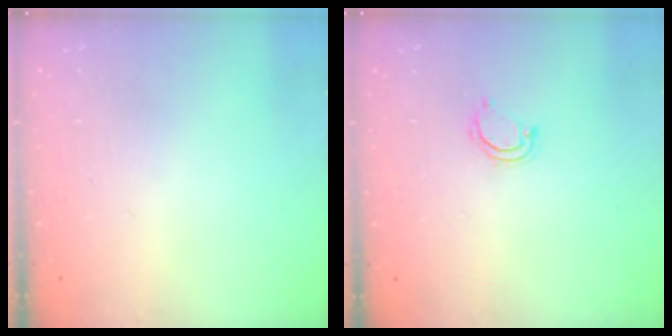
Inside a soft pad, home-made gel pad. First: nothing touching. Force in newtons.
{"total": 3.7, "press": 3.7, "slide": 0.3}